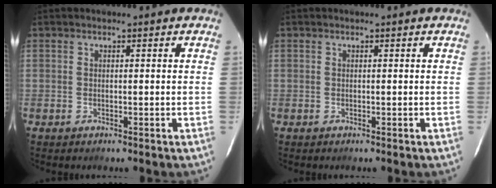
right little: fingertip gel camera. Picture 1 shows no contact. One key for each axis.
{"total": 0.0}